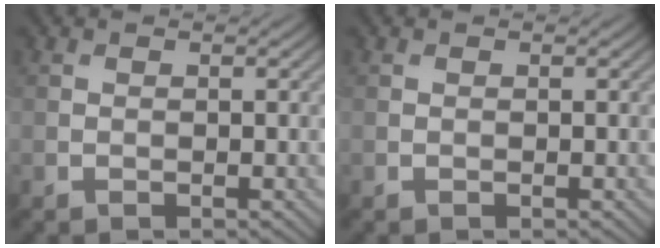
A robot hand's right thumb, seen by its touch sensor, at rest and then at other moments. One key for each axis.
{"total": 0.0}